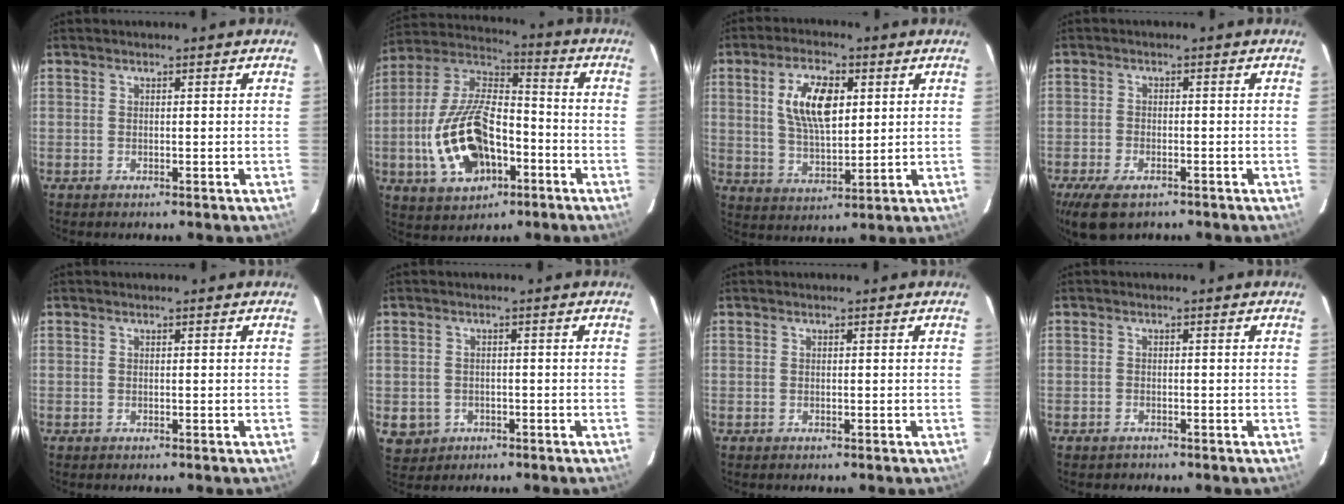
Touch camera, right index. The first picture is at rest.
{"total": 19.6, "force": [-6.2, 10.6, 15.2], "torque": [-0.327, 0.009, -0.099]}
{"total": 10.8, "force": [3.1, 5.0, 9.0], "torque": [-0.170, 0.009, 0.061]}
{"total": 8.0, "force": [-5.3, 3.8, 4.6], "torque": [-0.116, -0.022, -0.095]}
{"total": 0.0}
{"total": 4.7, "force": [-1.4, 4.3, 1.2], "torque": [-0.036, 0.003, -0.010]}
{"total": 0.0}
{"total": 1.3, "force": [-1.0, 0.8, 0.0], "torque": [-0.004, 0.004, -0.014]}